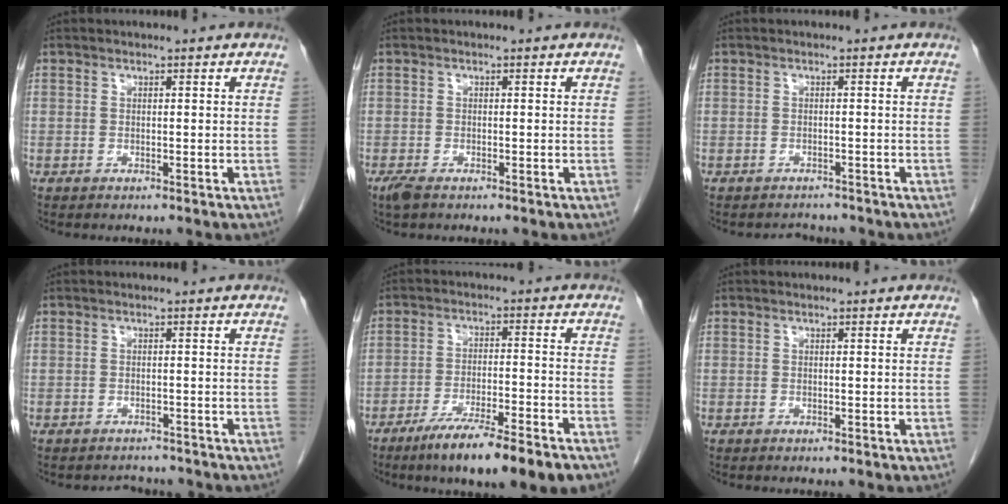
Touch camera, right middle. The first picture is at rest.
{"total": 2.0, "force": [-1.4, 0.7, 1.3], "torque": [-0.033, -0.006, -0.024]}
{"total": 2.6, "force": [-2.5, 0.9, -0.1], "torque": [-0.002, -0.004, -0.036]}
{"total": 2.8, "force": [-2.6, 1.0, -0.2], "torque": [-0.001, -0.003, -0.037]}
{"total": 12.8, "force": [-9.1, 0.9, 9.0], "torque": [-0.131, -0.024, -0.142]}
{"total": 0.0}